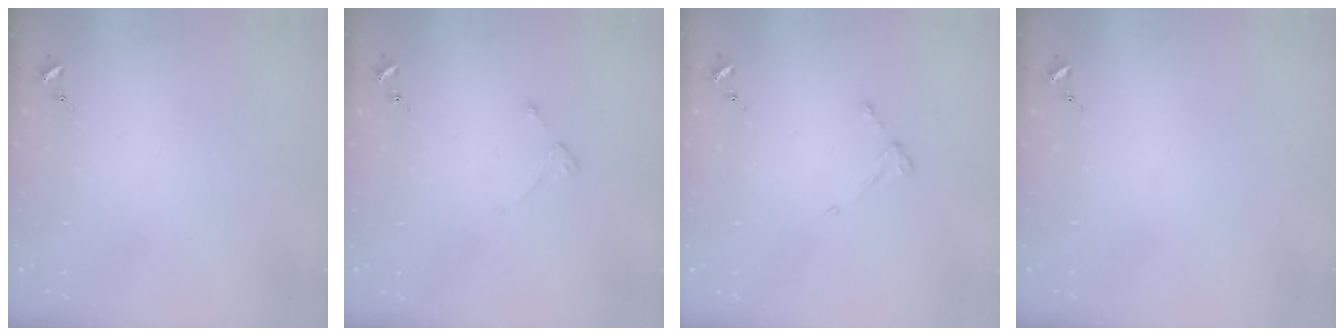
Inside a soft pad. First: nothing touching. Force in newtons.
{"total": 2.2, "press": 2.1, "slide": 0.4}
{"total": 3.5, "press": 3.4, "slide": 0.5}
{"total": 0.0}